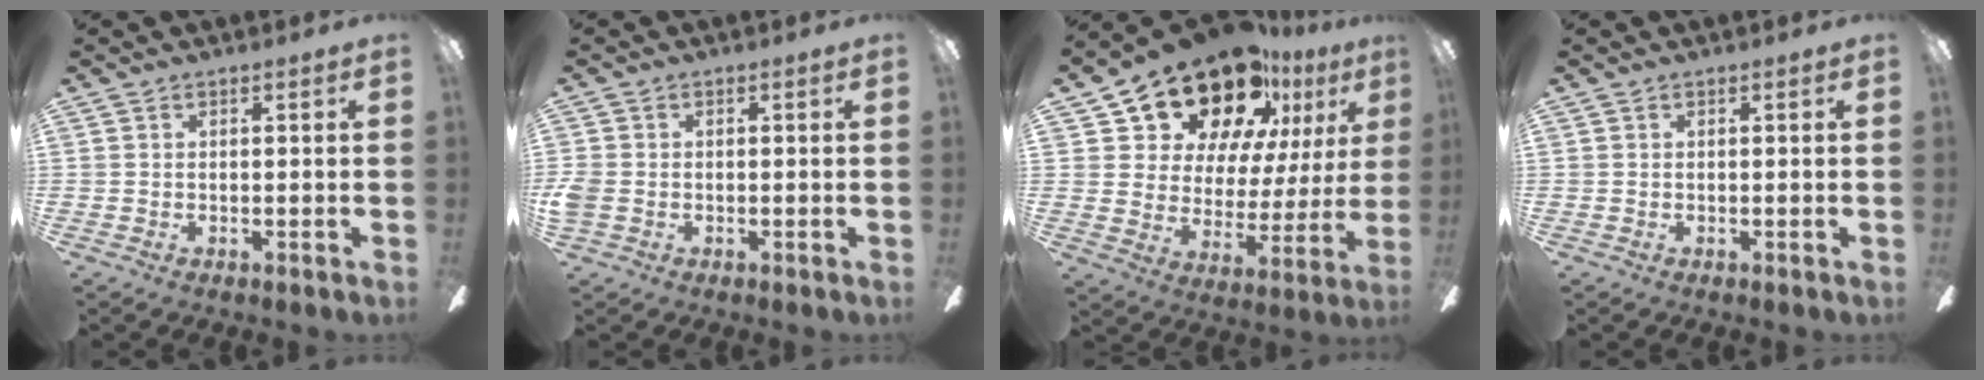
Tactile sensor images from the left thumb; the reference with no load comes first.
{"total": 3.0, "force": [-0.7, 2.4, 1.6], "torque": [-0.040, 0.003, -0.014]}
{"total": 20.7, "force": [16.1, 9.7, 8.5], "torque": [-0.157, -0.107, 0.290]}
{"total": 0.0}